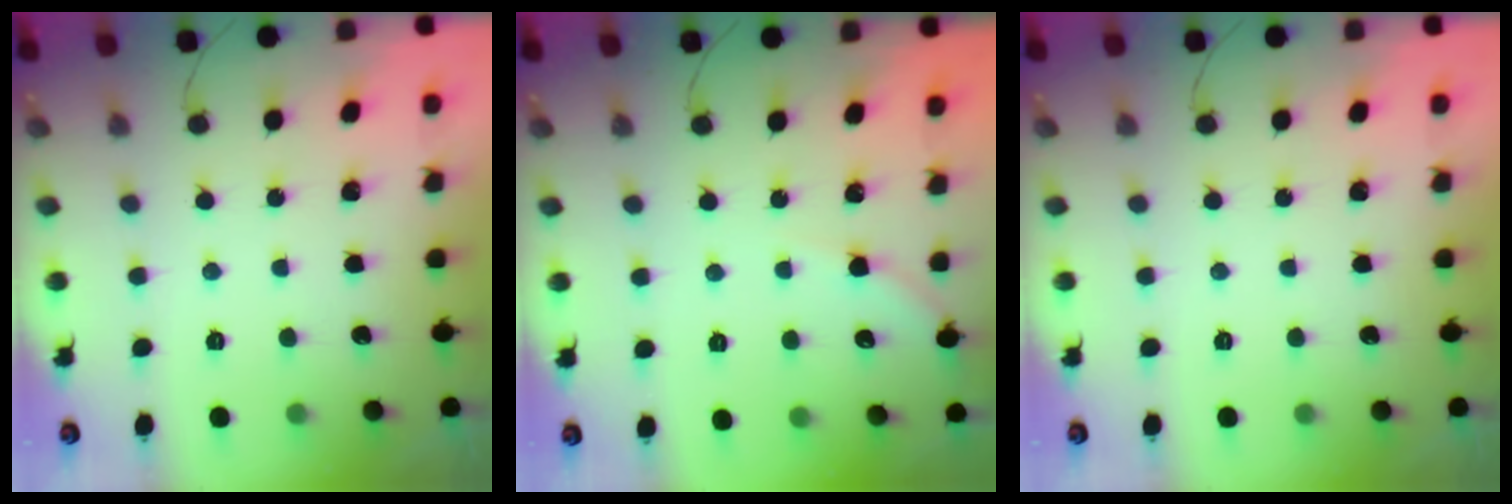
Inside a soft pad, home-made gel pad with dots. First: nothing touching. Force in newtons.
{"total": 4.1, "press": 4.1, "slide": 0.5}
{"total": 0.0}